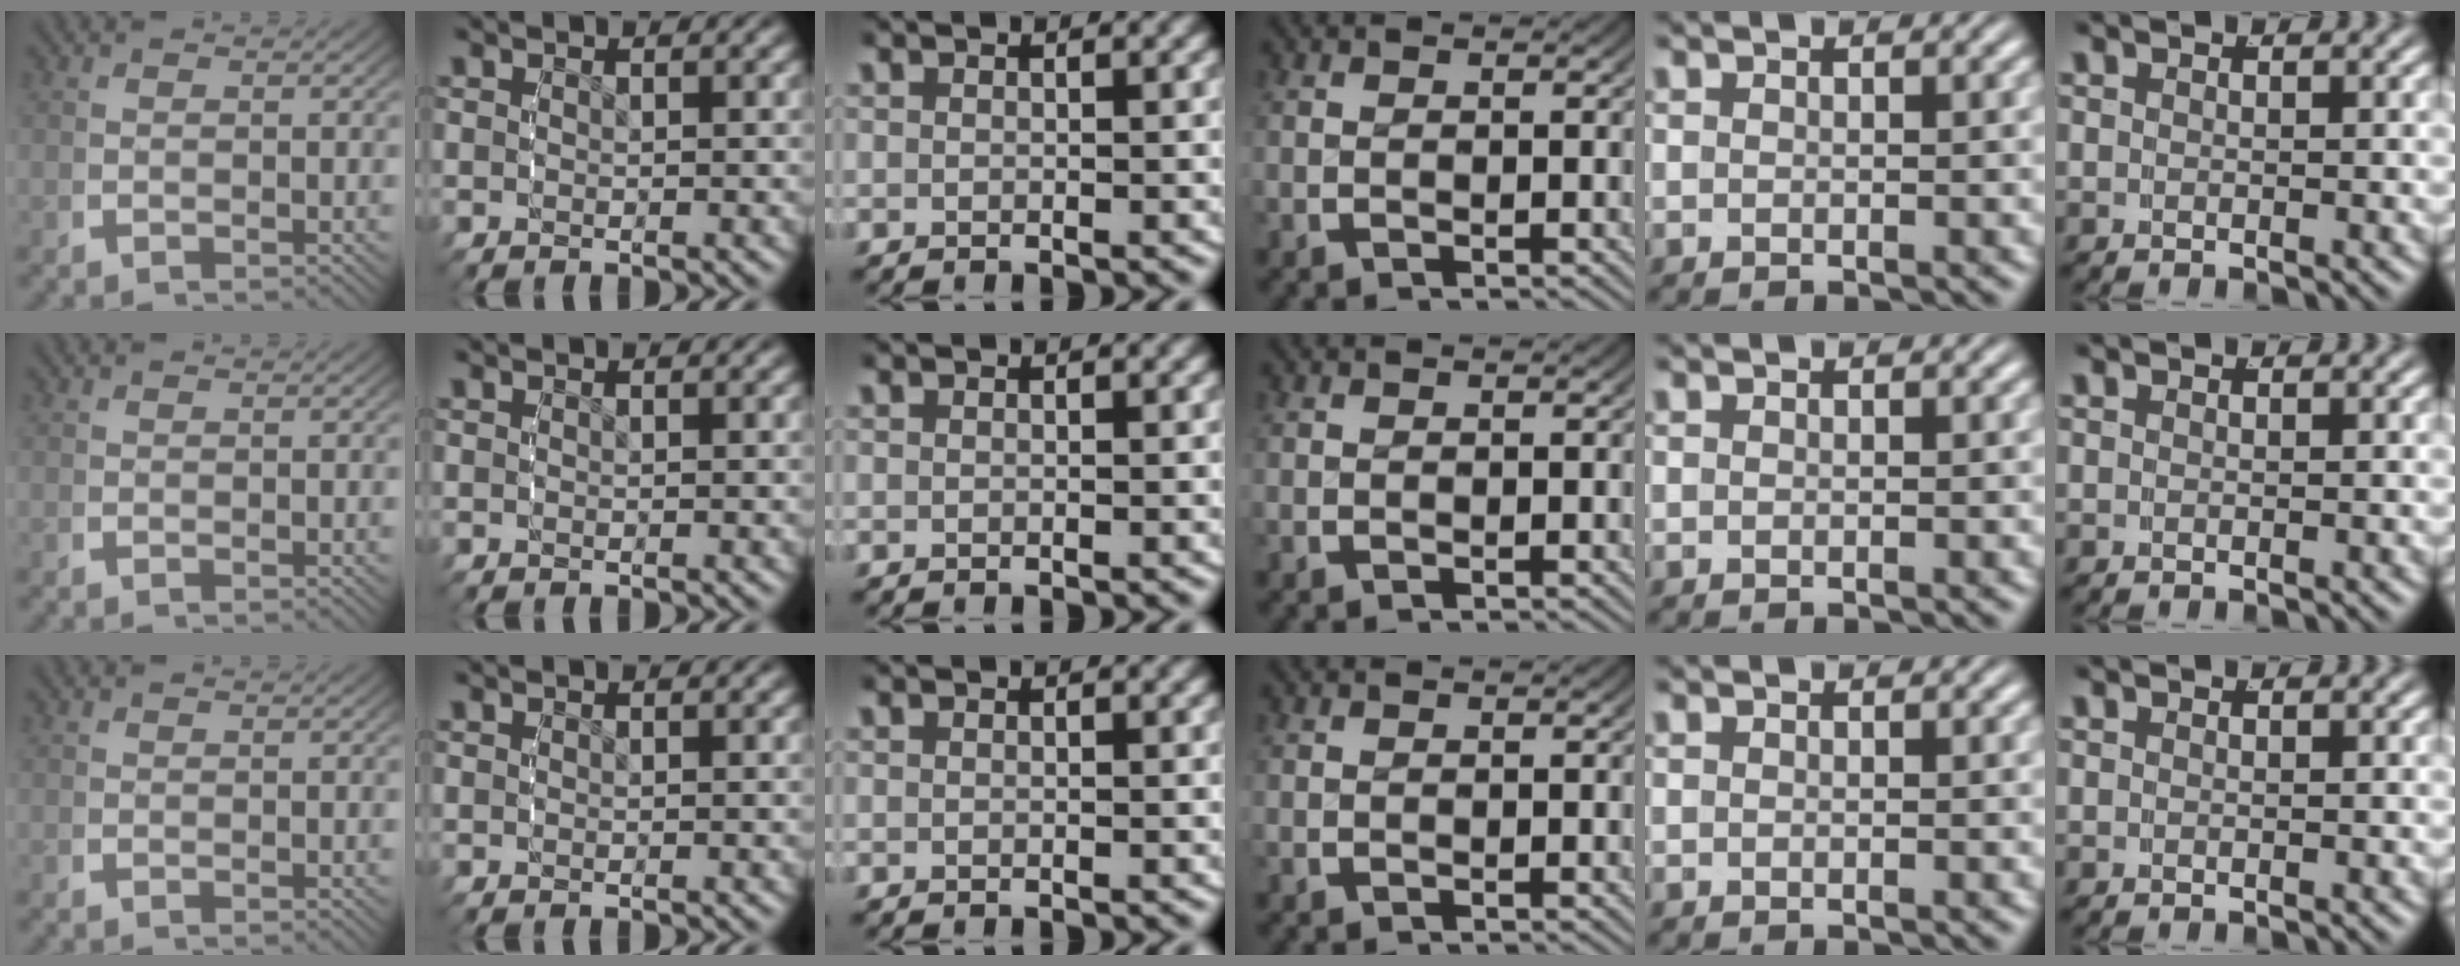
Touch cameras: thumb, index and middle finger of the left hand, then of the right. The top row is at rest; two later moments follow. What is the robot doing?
{"motion": "grasp_and_lifting", "object": "dispenser bottle"}